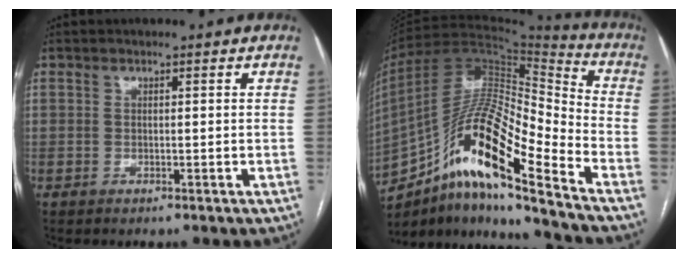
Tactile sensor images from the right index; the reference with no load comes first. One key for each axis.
{"total": 19.6, "fx": -12.1, "fy": 2.3, "fz": 15.3, "tx": -0.294, "ty": 0.006, "tz": -0.215}